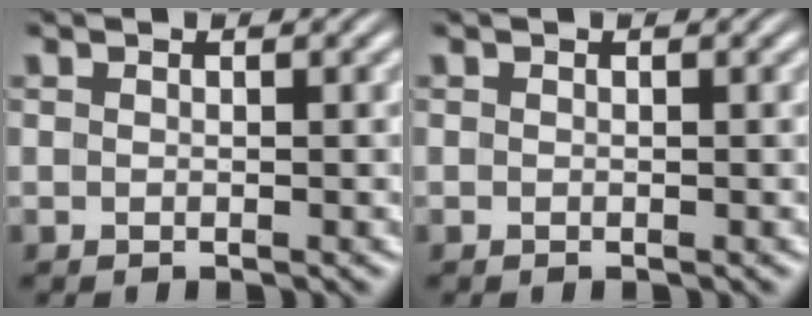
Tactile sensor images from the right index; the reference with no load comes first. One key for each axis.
{"total": 0.0}